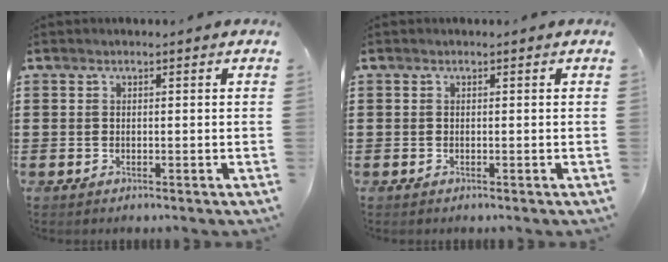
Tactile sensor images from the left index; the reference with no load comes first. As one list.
[{"total": 0.0}]